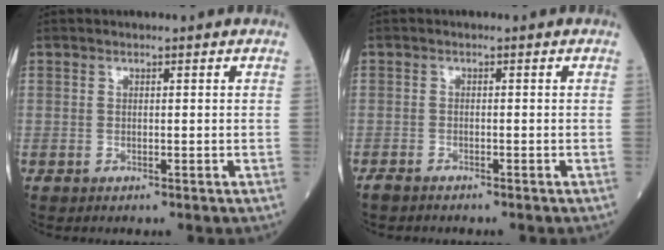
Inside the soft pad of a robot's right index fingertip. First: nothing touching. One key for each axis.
{"total": 1.7, "fx": -1.5, "fy": 0.4, "fz": 0.6, "tx": -0.015, "ty": -0.002, "tz": -0.023}